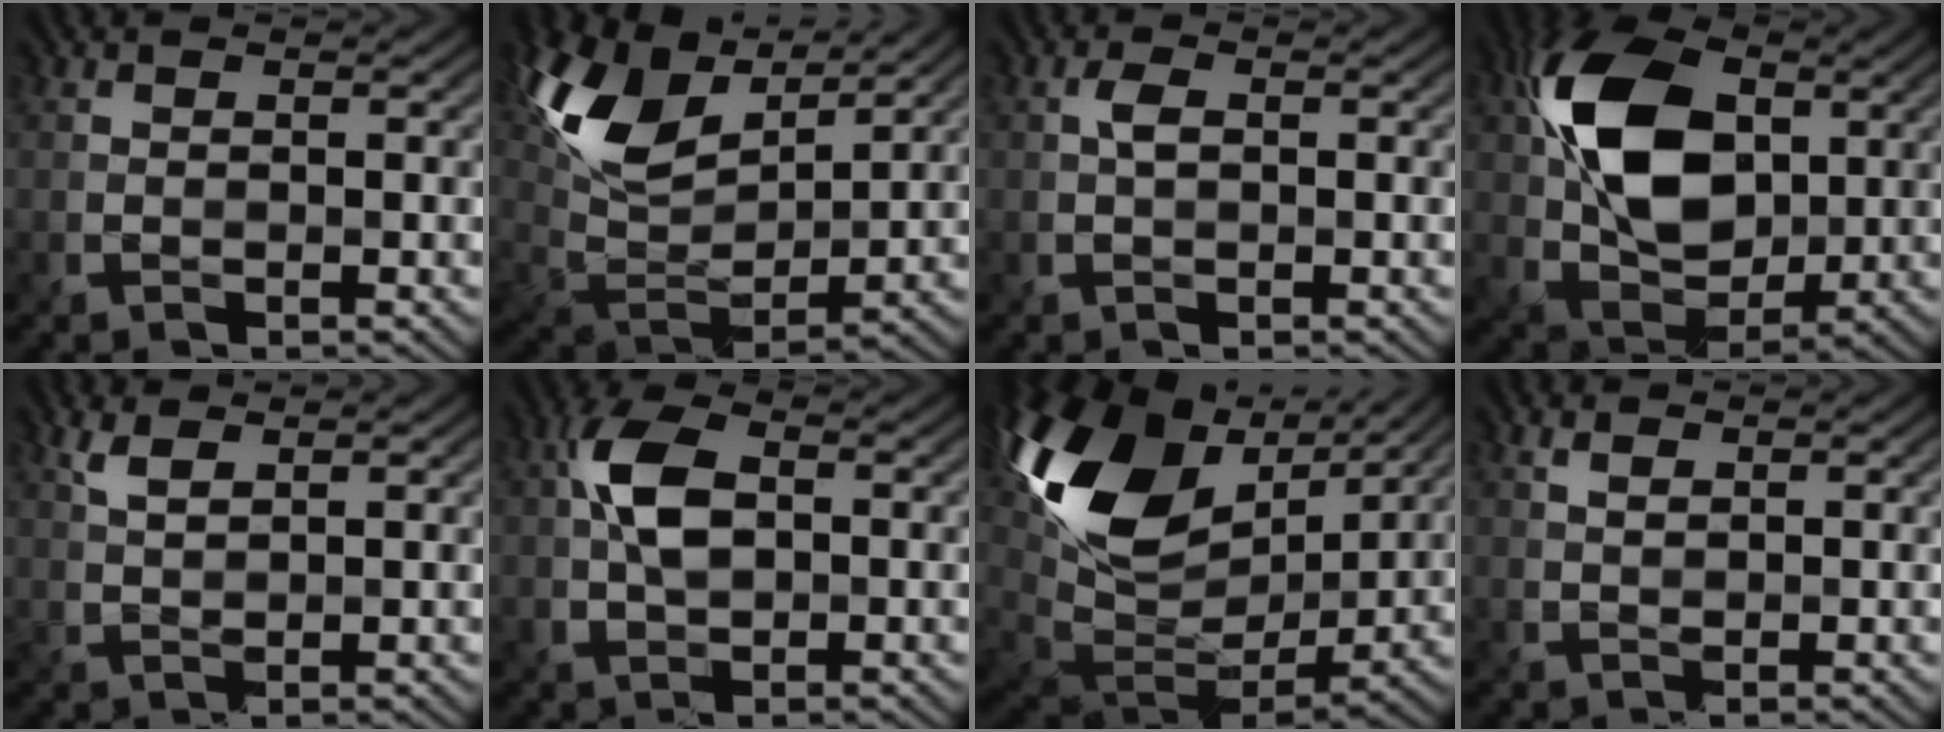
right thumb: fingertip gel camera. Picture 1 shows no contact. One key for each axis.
{"total": 12.7, "fx": 6.9, "fy": 5.9, "fz": 8.9, "tx": -0.195, "ty": 0.016, "tz": 0.136}
{"total": 1.4, "fx": -0.1, "fy": 0.7, "fz": 1.2, "tx": -0.027, "ty": 0.003, "tz": -0.002}
{"total": 14.1, "fx": 2.8, "fy": 9.3, "fz": 10.1, "tx": -0.222, "ty": 0.015, "tz": 0.050}
{"total": 2.3, "fx": 1.6, "fy": 0.7, "fz": 1.5, "tx": -0.039, "ty": 0.004, "tz": 0.039}
{"total": 6.1, "fx": 0.5, "fy": 3.5, "fz": 5.0, "tx": -0.110, "ty": 0.009, "tz": 0.006}
{"total": 17.6, "fx": 7.2, "fy": 10.2, "fz": 12.5, "tx": -0.281, "ty": 0.020, "tz": 0.133}
{"total": 1.2, "fx": 0.9, "fy": 0.4, "fz": 0.6, "tx": -0.018, "ty": 0.002, "tz": 0.025}